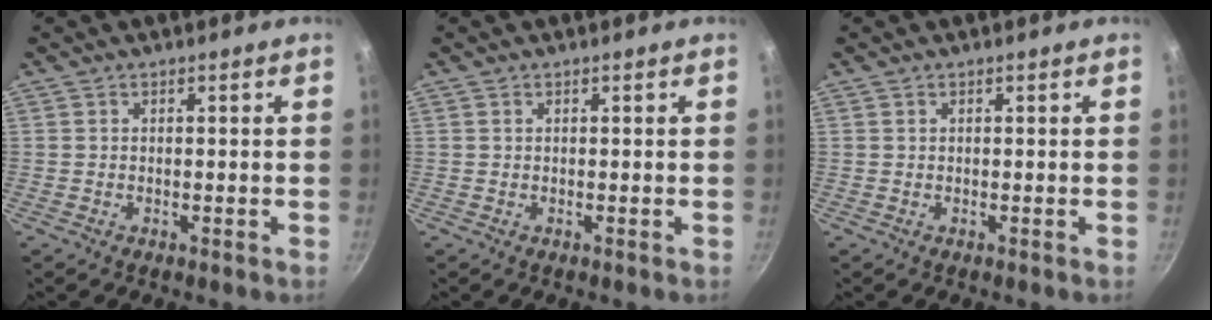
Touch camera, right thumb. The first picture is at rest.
{"total": 0.0}
{"total": 0.0}